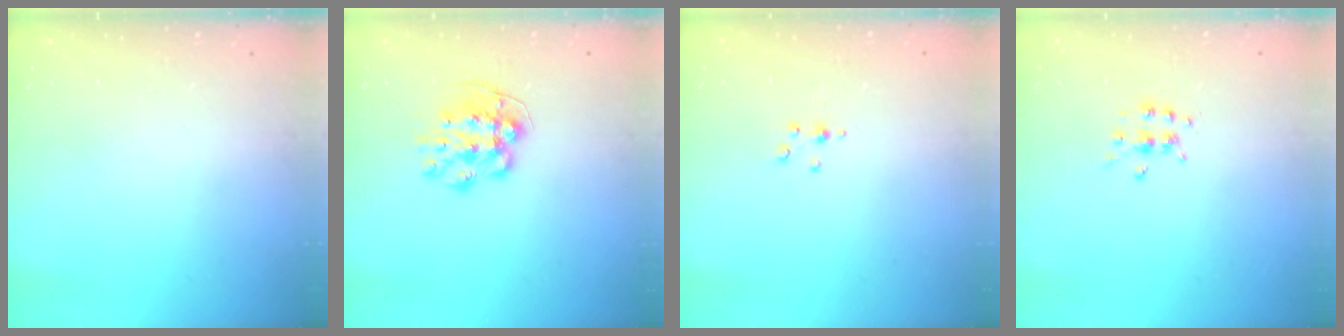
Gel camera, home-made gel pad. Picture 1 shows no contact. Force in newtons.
{"total": 9.4, "press": 9.4, "slide": 0.2}
{"total": 3.0, "press": 3.0, "slide": 0.3}
{"total": 5.4, "press": 5.4, "slide": 0.5}